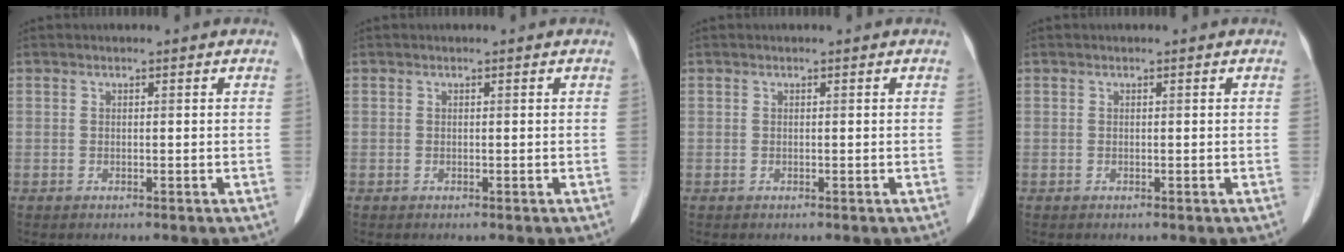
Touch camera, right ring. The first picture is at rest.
{"total": 0.0}
{"total": 0.0}
{"total": 0.0}